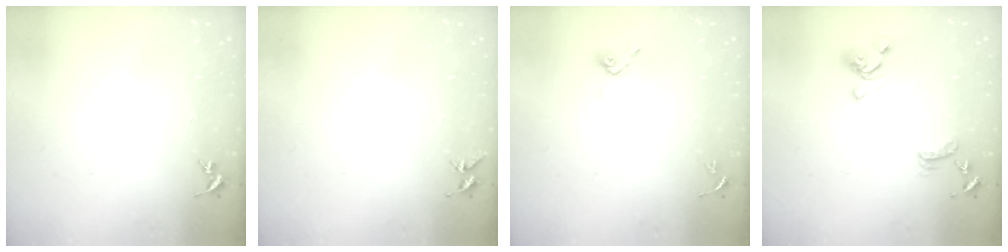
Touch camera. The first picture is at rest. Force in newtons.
{"total": 5.0, "press": 4.9, "slide": 0.5}
{"total": 5.9, "press": 5.4, "slide": 2.4}
{"total": 13.1, "press": 13.0, "slide": 1.2}